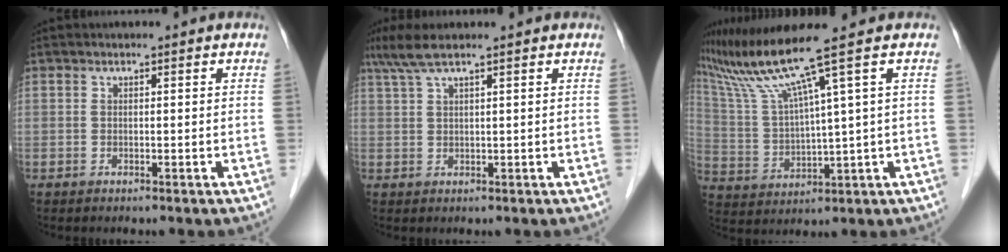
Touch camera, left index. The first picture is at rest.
{"total": 5.0, "force": [3.8, -0.2, 3.3], "torque": [-0.074, 0.026, 0.077]}
{"total": 10.1, "force": [7.2, -2.9, 6.4], "torque": [-0.130, 0.004, 0.147]}